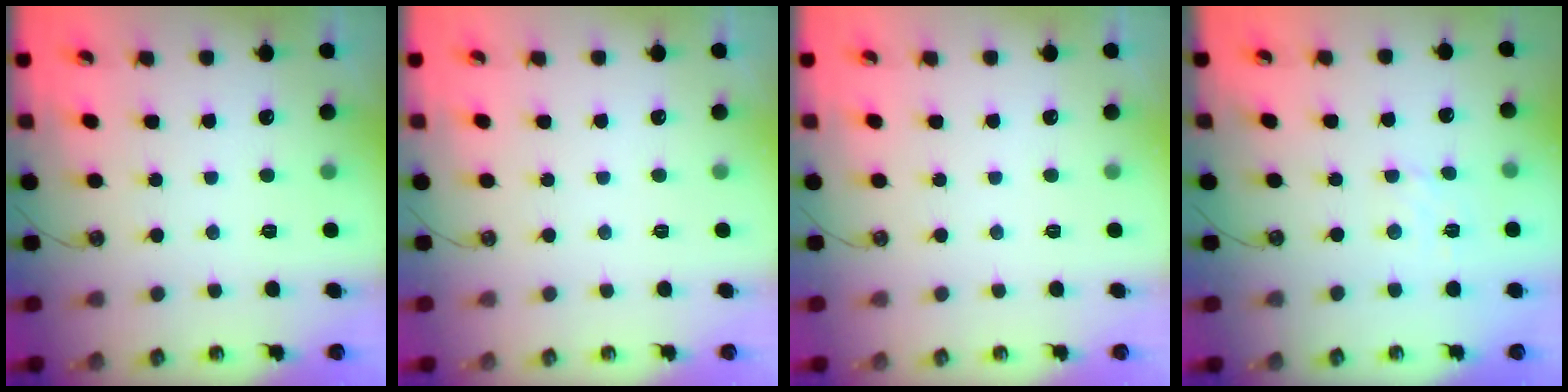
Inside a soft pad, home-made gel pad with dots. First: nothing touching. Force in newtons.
{"total": 0.0}
{"total": 0.0}
{"total": 2.5, "press": 2.4, "slide": 0.6}